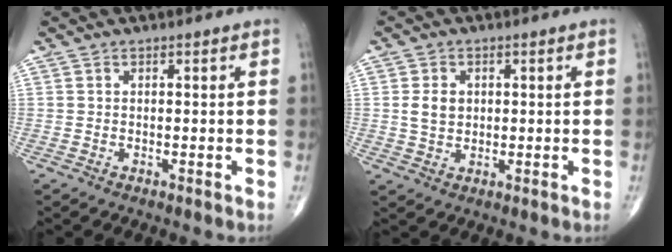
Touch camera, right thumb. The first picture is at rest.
{"total": 4.0, "force": [0.6, 3.1, 2.4], "torque": [-0.031, -0.001, 0.014]}